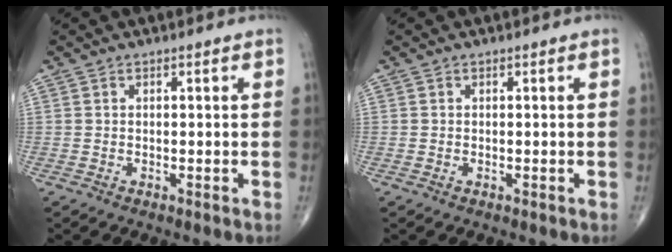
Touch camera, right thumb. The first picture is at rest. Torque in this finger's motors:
{"motor_torque": [1.91, 0.93, 0.03, -0.08, 0.00]}